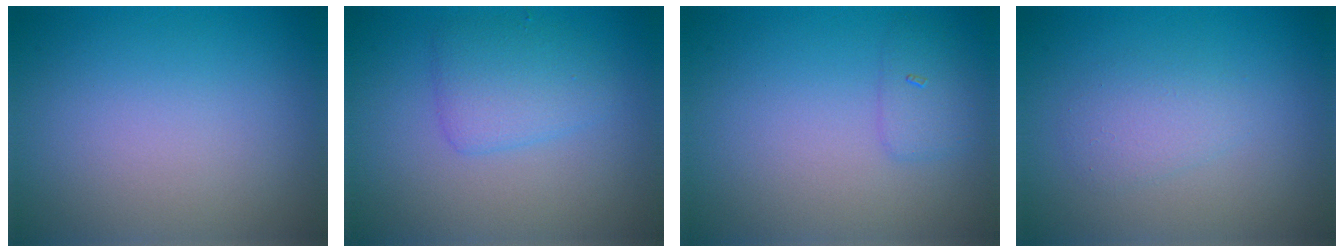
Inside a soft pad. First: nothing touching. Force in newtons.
{"total": 2.8, "press": 2.8, "slide": 0.1}
{"total": 1.6, "press": 1.6, "slide": 0.0}
{"total": 1.8, "press": 1.8, "slide": 0.1}